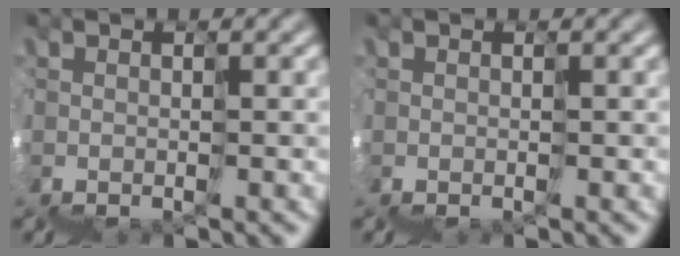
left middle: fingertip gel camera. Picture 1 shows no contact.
{"total": 0.0}